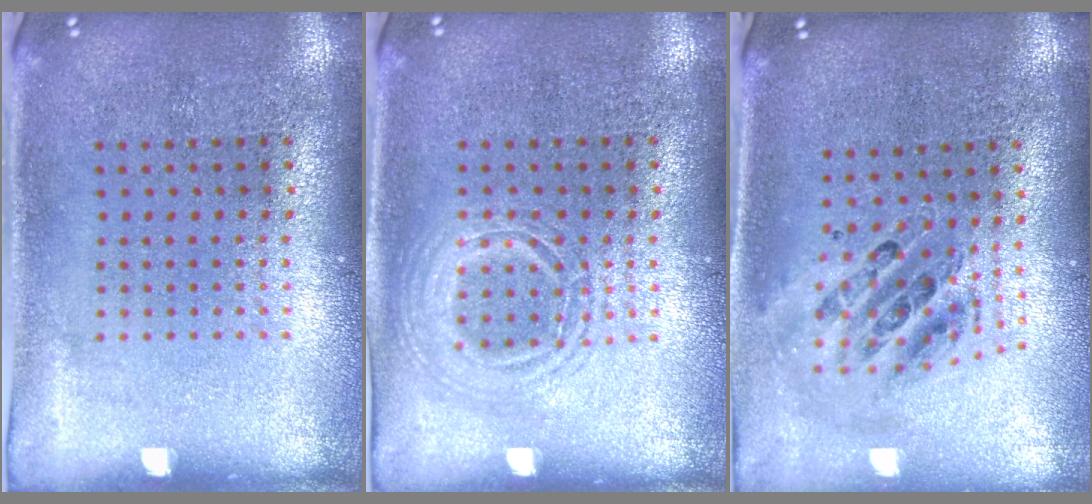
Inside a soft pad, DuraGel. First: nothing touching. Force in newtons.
{"total": 1.2, "press": 1.2, "slide": 0.1}
{"total": 1.0, "press": 0.9, "slide": 0.3}